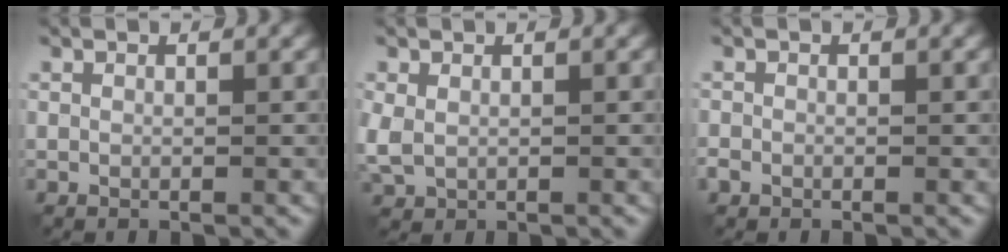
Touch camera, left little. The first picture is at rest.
{"total": 2.3, "force": [-0.1, 1.7, 1.5], "torque": [-0.049, -0.004, 0.002]}
{"total": 0.9, "force": [-0.6, 0.7, 0.1], "torque": [0.000, -0.003, -0.014]}